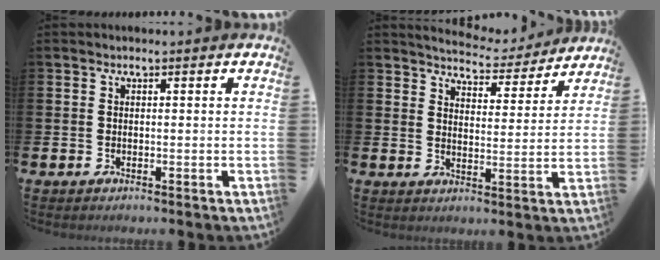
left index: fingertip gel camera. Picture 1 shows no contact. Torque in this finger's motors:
{"motor_torque": [0.92, -1.22, 0.09, 0.04]}